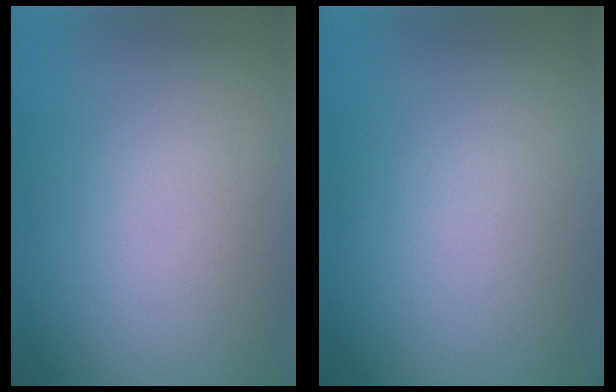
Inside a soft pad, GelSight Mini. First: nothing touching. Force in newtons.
{"total": 0.0}